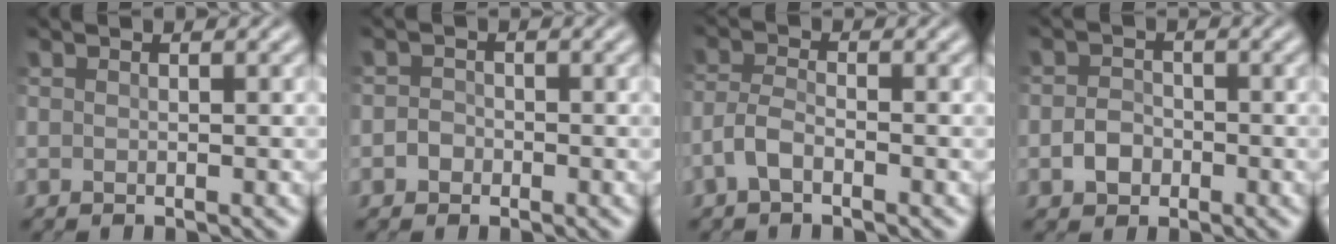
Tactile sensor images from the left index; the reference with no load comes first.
{"total": 1.1, "force": [-0.4, 1.0, 0.2], "torque": [0.002, 0.006, -0.012]}
{"total": 2.0, "force": [-1.2, 0.8, 1.4], "torque": [-0.034, 0.008, -0.033]}
{"total": 1.8, "force": [-0.6, 1.6, 0.7], "torque": [-0.011, 0.006, -0.016]}